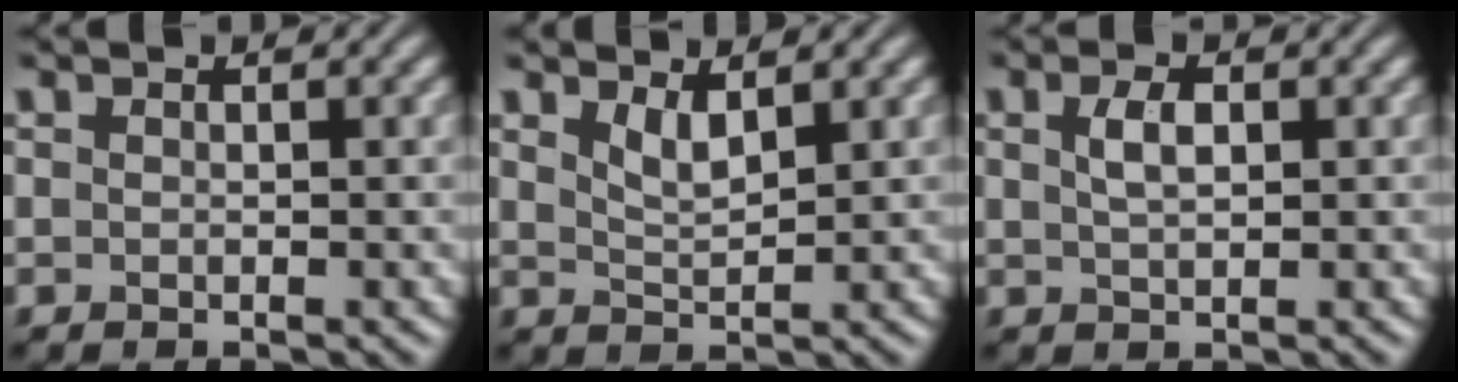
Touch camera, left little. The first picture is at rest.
{"total": 2.0, "force": [1.4, 0.5, 1.4], "torque": [-0.029, -0.006, 0.030]}
{"total": 2.2, "force": [0.7, 1.0, 1.8], "torque": [-0.039, 0.003, 0.014]}